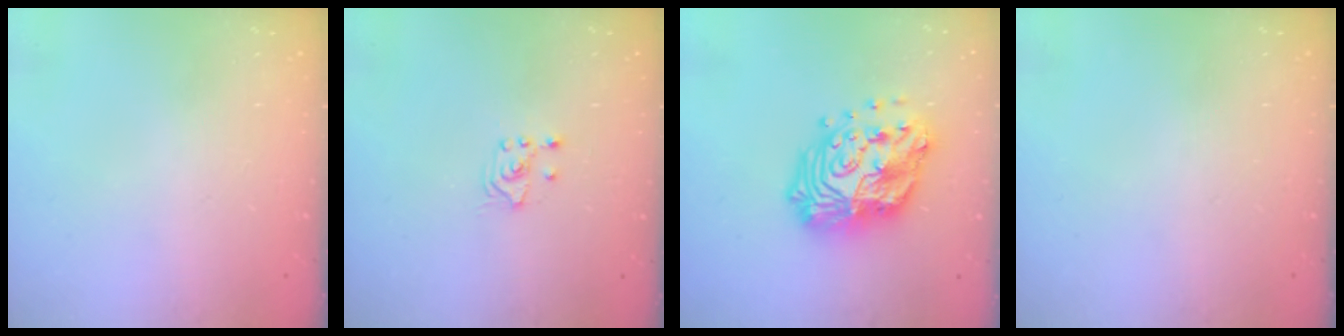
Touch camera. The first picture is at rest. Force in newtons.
{"total": 2.5, "press": 2.4, "slide": 0.9}
{"total": 20.7, "press": 20.7, "slide": 1.9}
{"total": 0.0}